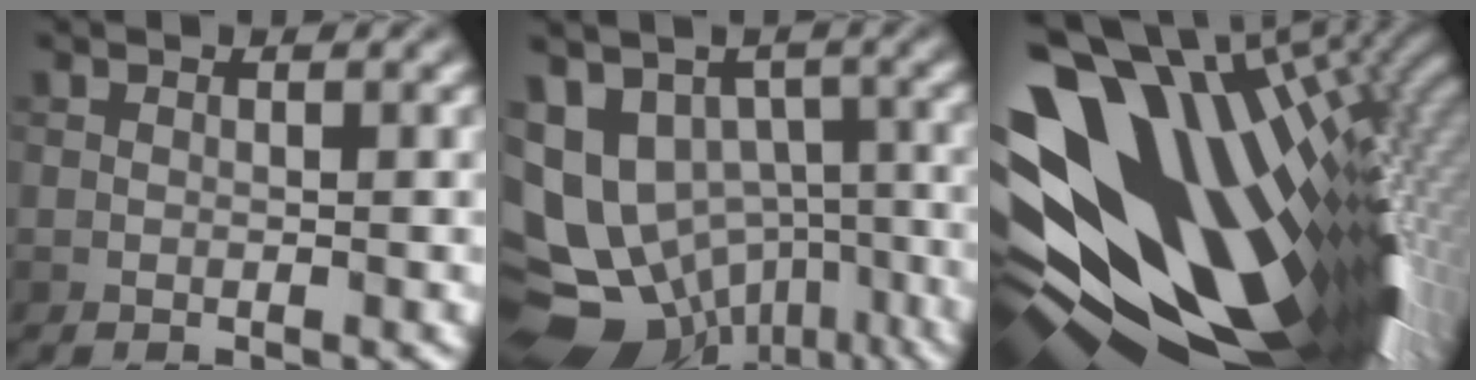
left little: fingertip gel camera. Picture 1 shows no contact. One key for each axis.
{"total": 12.4, "fx": -2.4, "fy": 9.8, "fz": 7.3, "tx": -0.139, "ty": -0.011, "tz": -0.006}
{"total": 19.3, "fx": 0.7, "fy": 11.2, "fz": 15.6, "tx": -0.288, "ty": -0.043, "tz": 0.031}